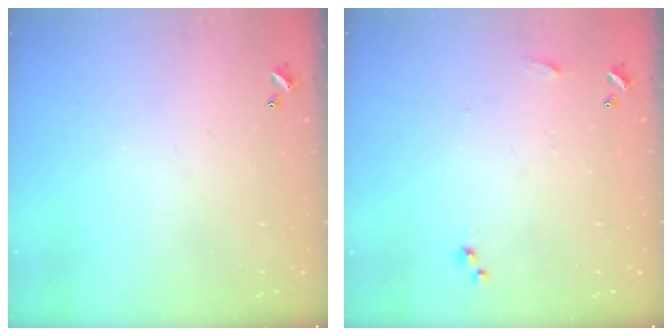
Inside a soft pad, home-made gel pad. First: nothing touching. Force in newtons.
{"total": 5.1, "press": 5.0, "slide": 0.7}